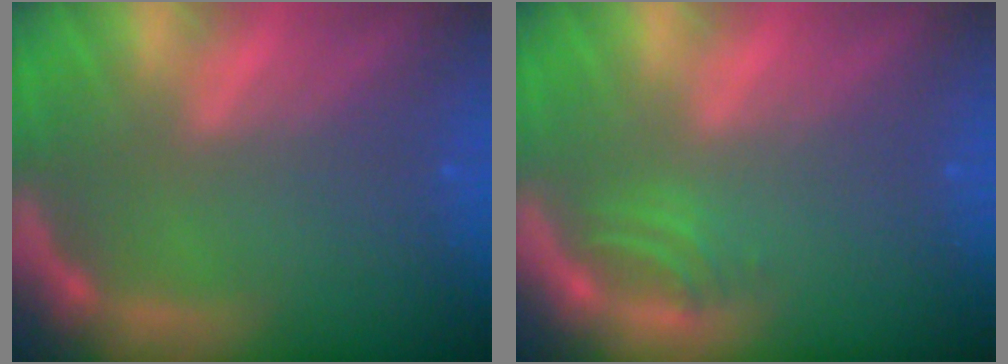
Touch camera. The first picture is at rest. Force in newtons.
{"total": 1.5}